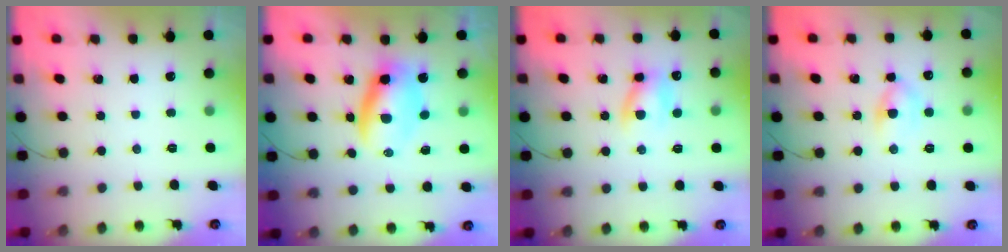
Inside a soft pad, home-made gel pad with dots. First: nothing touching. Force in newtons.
{"total": 7.5, "press": 7.3, "slide": 1.6}
{"total": 8.1, "press": 7.9, "slide": 1.9}
{"total": 5.9, "press": 5.8, "slide": 1.3}